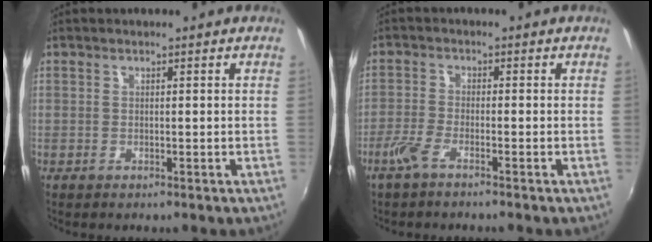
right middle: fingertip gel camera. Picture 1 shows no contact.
{"total": 3.8, "force": [-2.9, 0.6, 2.4], "torque": [-0.066, -0.005, -0.061]}